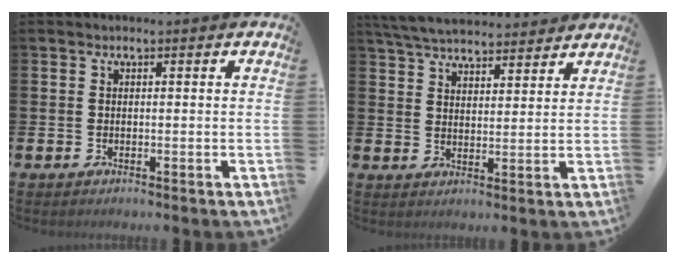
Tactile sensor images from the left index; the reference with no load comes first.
{"total": 5.8, "force": [5.7, 1.0, 1.1], "torque": [-0.044, -0.023, 0.103]}